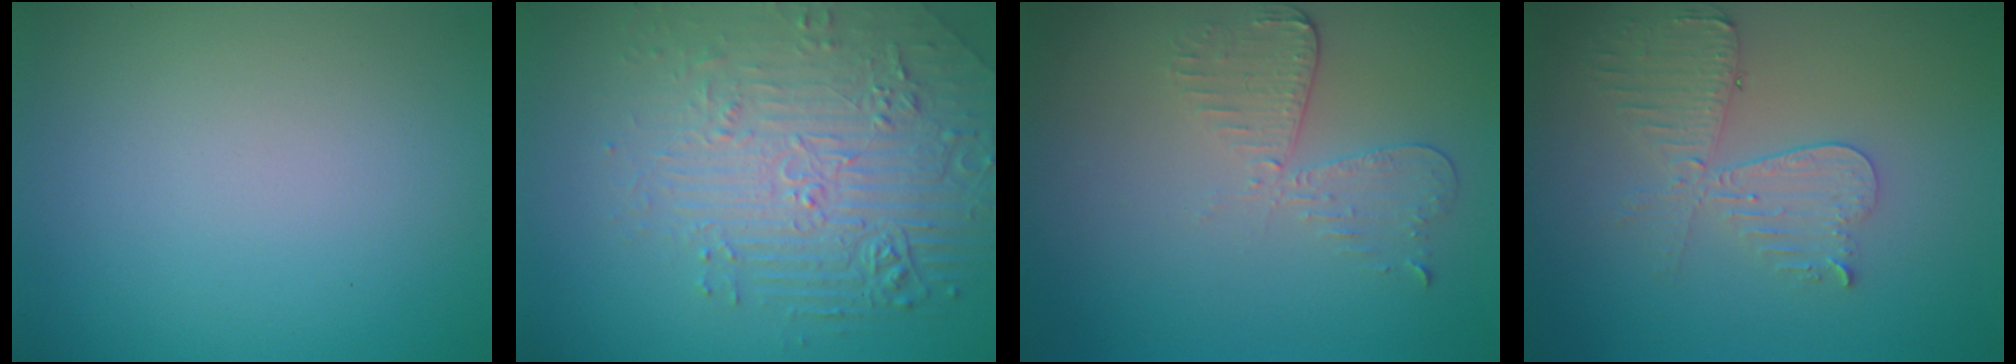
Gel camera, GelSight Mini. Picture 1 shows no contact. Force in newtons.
{"total": 4.9, "press": 4.5, "slide": 2.0}
{"total": 2.9, "press": 2.6, "slide": 1.4}
{"total": 4.4, "press": 3.9, "slide": 2.0}